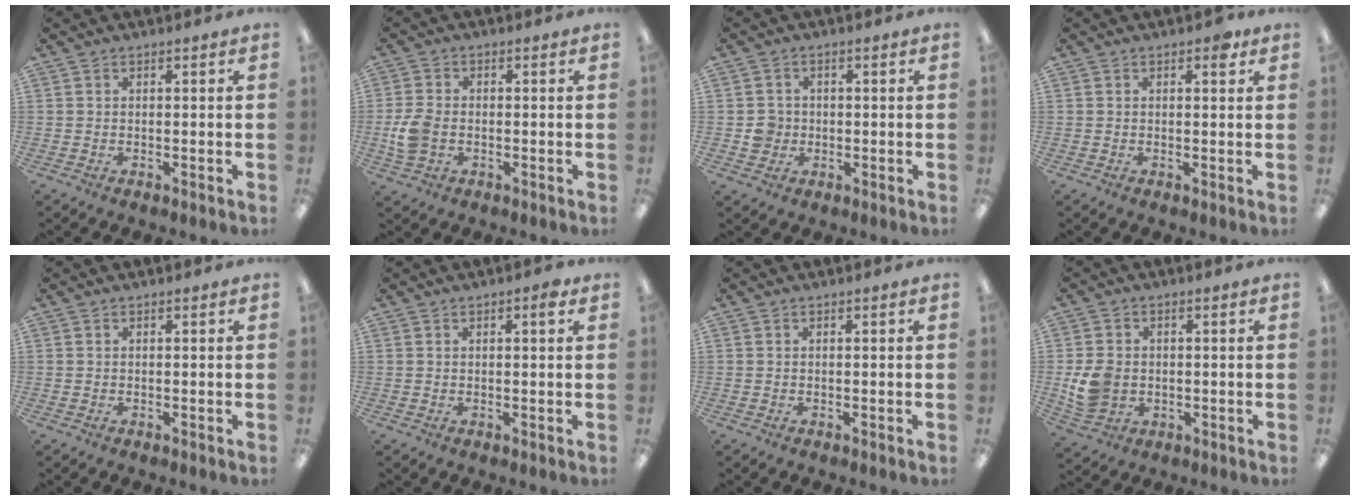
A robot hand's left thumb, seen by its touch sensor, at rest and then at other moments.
{"total": 6.3, "force": [-1.2, 4.6, 4.3], "torque": [-0.088, 0.003, -0.023]}
{"total": 3.9, "force": [-0.3, 3.8, 0.7], "torque": [-0.009, 0.005, -0.007]}
{"total": 2.3, "force": [1.2, 1.1, 1.7], "torque": [-0.012, -0.004, 0.014]}
{"total": 0.0}
{"total": 1.8, "force": [1.0, 0.5, 1.5], "torque": [-0.023, 0.001, 0.013]}
{"total": 0.0}
{"total": 7.6, "force": [-0.6, 6.4, 4.0], "torque": [-0.077, 0.009, -0.008]}